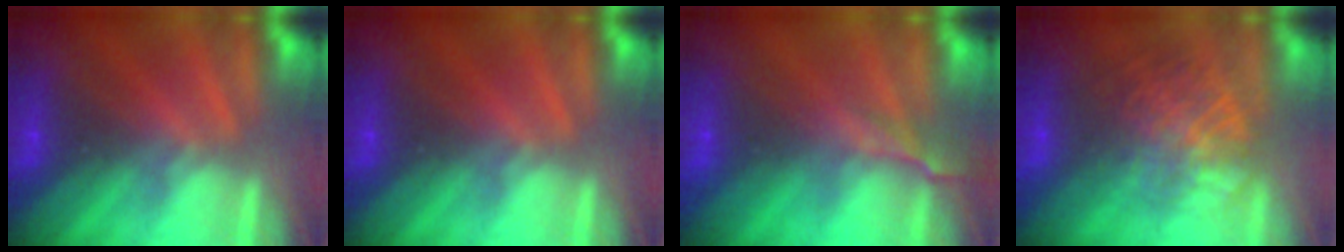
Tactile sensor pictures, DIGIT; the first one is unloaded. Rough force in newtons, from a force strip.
{"total": 0.0}
{"total": 2.5}
{"total": 6.9}